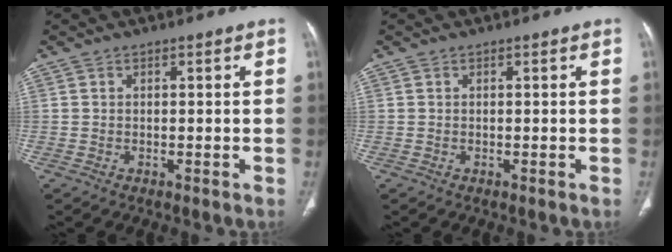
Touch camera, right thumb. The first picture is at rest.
{"total": 0.0}